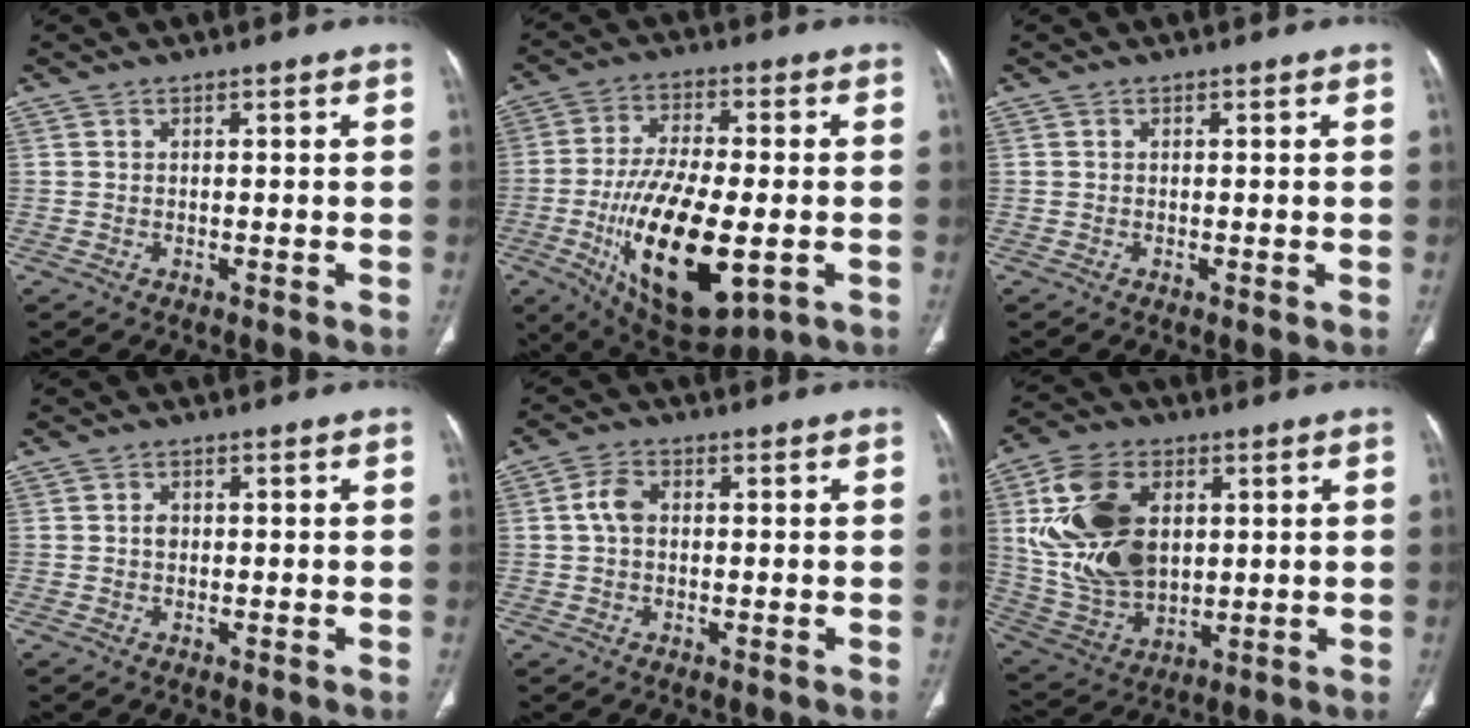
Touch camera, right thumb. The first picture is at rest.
{"total": 21.4, "force": [-5.3, 9.1, 18.6], "torque": [-0.337, -0.009, -0.071]}
{"total": 0.0}
{"total": 1.3, "force": [0.0, 1.1, 0.8], "torque": [-0.009, 0.003, -0.001]}
{"total": 3.9, "force": [0.3, 2.7, 2.8], "torque": [-0.056, 0.011, 0.002]}
{"total": 19.7, "force": [4.0, 13.0, 14.2], "torque": [-0.257, -0.011, 0.089]}